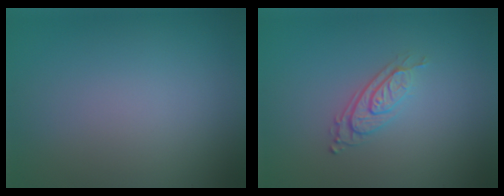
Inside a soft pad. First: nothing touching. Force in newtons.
{"total": 2.8, "press": 2.1, "slide": 1.9}